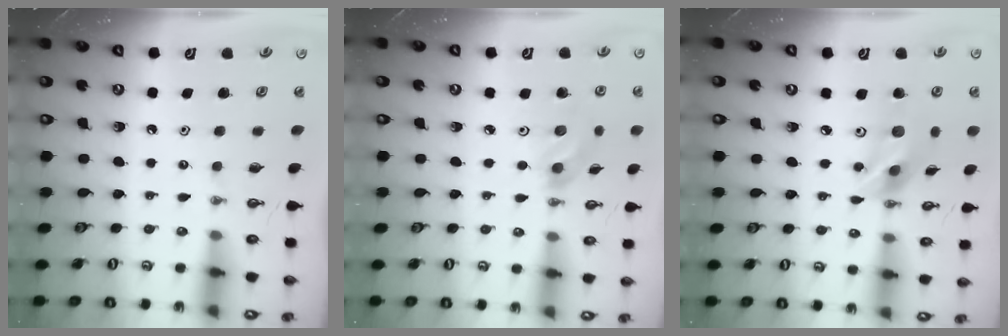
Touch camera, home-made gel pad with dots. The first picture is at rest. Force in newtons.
{"total": 5.9, "press": 5.5, "slide": 2.1}
{"total": 13.4, "press": 13.0, "slide": 3.3}